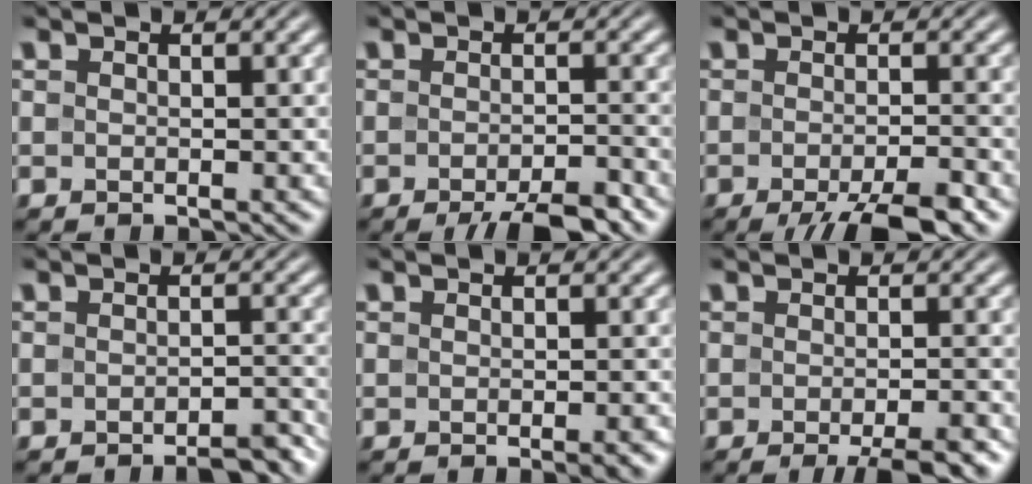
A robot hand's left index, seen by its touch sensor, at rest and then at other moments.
{"total": 4.6, "force": [-3.3, 0.9, 3.1], "torque": [-0.042, 0.001, -0.051]}
{"total": 5.7, "force": [-3.6, 1.1, 4.3], "torque": [-0.057, -0.003, -0.058]}
{"total": 2.7, "force": [-2.2, 0.5, 1.3], "torque": [-0.012, 0.006, -0.030]}
{"total": 1.6, "force": [-0.8, 0.3, 1.4], "torque": [-0.012, 0.001, -0.010]}
{"total": 4.1, "force": [-2.5, 0.6, 3.2], "torque": [-0.039, -0.001, -0.039]}